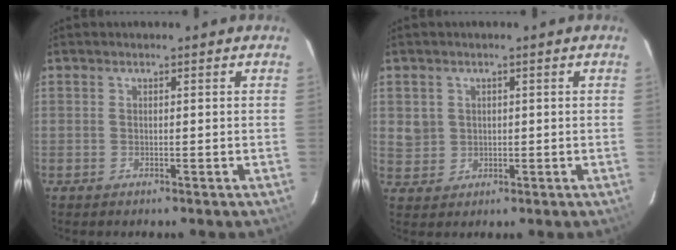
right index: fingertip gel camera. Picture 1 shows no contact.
{"total": 3.6, "force": [0.7, 3.5, 0.7], "torque": [-0.011, 0.008, 0.018]}